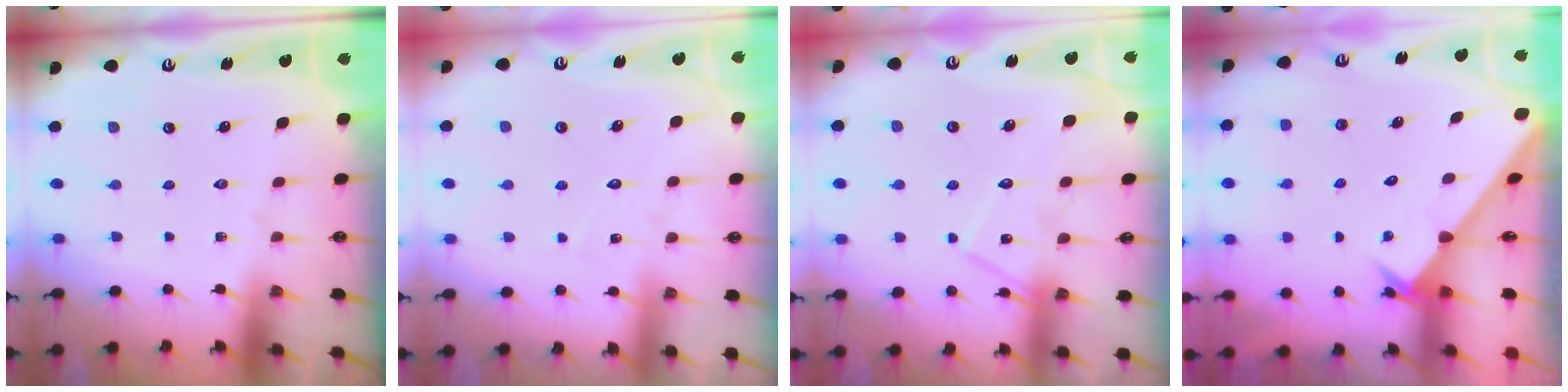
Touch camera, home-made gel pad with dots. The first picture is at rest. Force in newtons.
{"total": 5.5, "press": 5.5, "slide": 0.4}
{"total": 13.5, "press": 13.5, "slide": 1.0}
{"total": 2.4, "press": 2.4, "slide": 0.2}